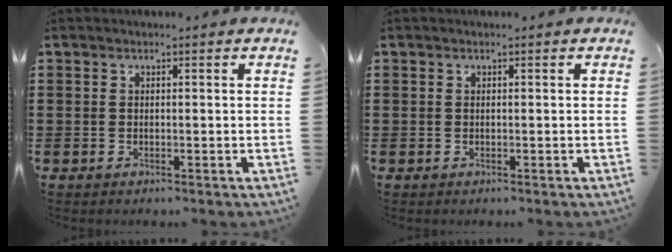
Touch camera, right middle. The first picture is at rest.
{"total": 0.0}